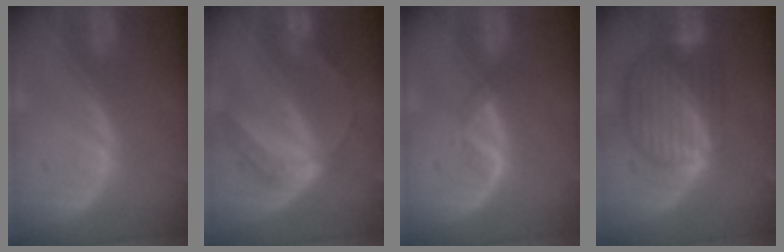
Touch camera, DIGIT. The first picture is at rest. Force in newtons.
{"total": 6.3, "press": 5.3, "slide": 3.3}
{"total": 1.6, "press": 1.5, "slide": 0.7}
{"total": 9.4, "press": 8.0, "slide": 5.0}